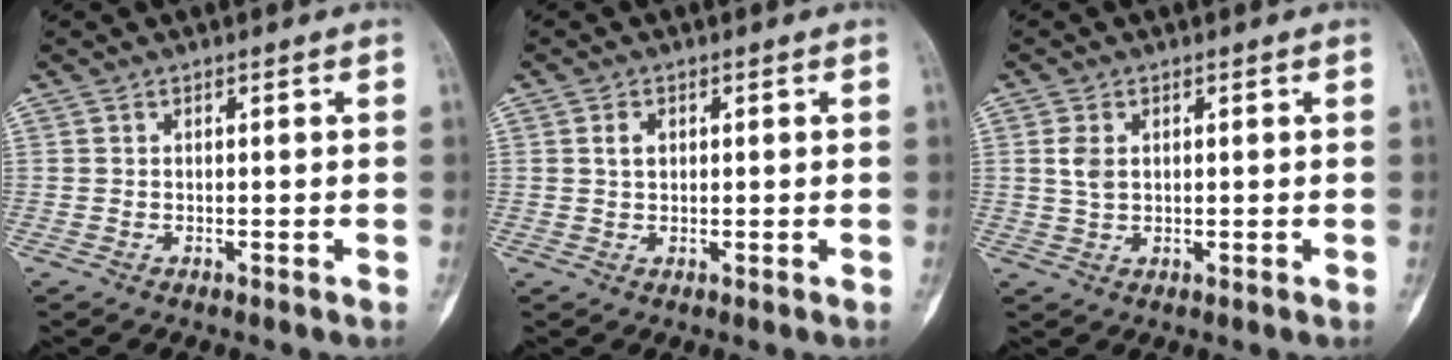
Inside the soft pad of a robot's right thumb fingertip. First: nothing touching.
{"total": 2.0, "force": [0.6, 1.4, 1.4], "torque": [-0.021, 0.001, 0.009]}
{"total": 2.9, "force": [0.7, 1.9, 2.1], "torque": [-0.038, -0.001, 0.016]}